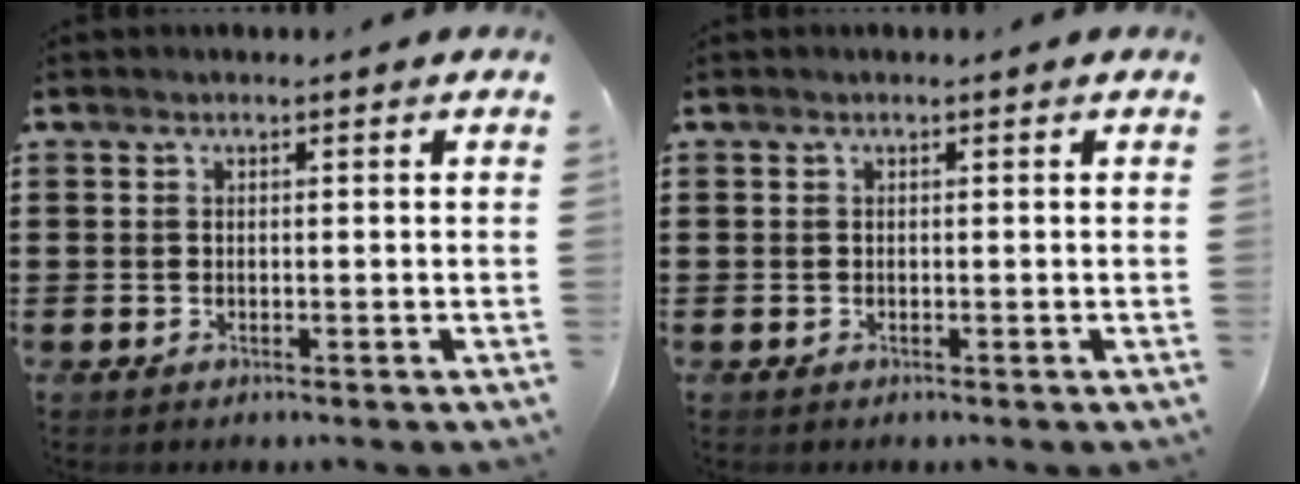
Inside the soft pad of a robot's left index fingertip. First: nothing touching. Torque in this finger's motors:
{"motor_torque": [-0.03, 0.00, 0.00, 0.00]}